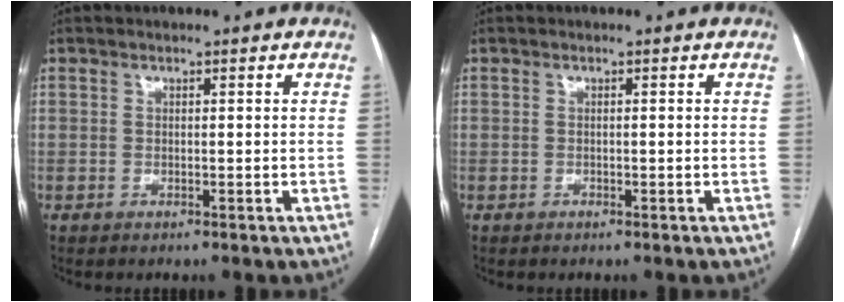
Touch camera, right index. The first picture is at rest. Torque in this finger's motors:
{"motor_torque": [-0.06, -0.05, 0.01, -0.03]}